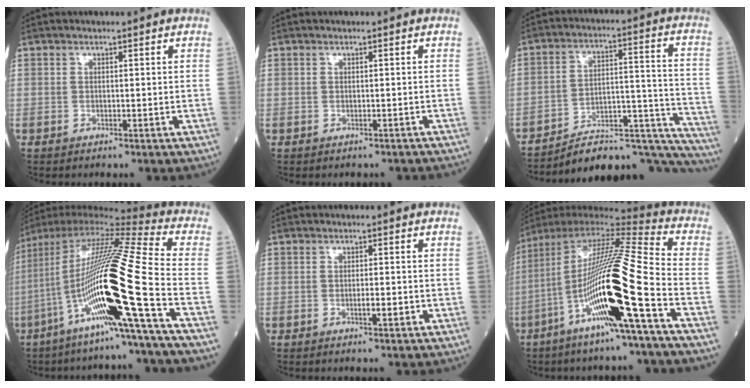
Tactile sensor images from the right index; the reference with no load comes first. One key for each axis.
{"total": 1.3, "fx": -1.1, "fy": 0.7, "fz": 0.2, "tx": -0.001, "ty": 0.002, "tz": -0.014}
{"total": 22.3, "fx": -21.0, "fy": 3.2, "fz": 6.6, "tx": -0.029, "ty": 0.055, "tz": -0.292}
{"total": 23.3, "fx": -6.9, "fy": -1.1, "fz": 22.2, "tx": -0.424, "ty": -0.020, "tz": -0.141}
{"total": 2.0, "fx": -0.5, "fy": 0.2, "fz": 1.9, "tx": -0.034, "ty": -0.002, "tz": -0.007}
{"total": 20.8, "fx": -6.6, "fy": -0.4, "fz": 19.8, "tx": -0.390, "ty": -0.020, "tz": -0.133}